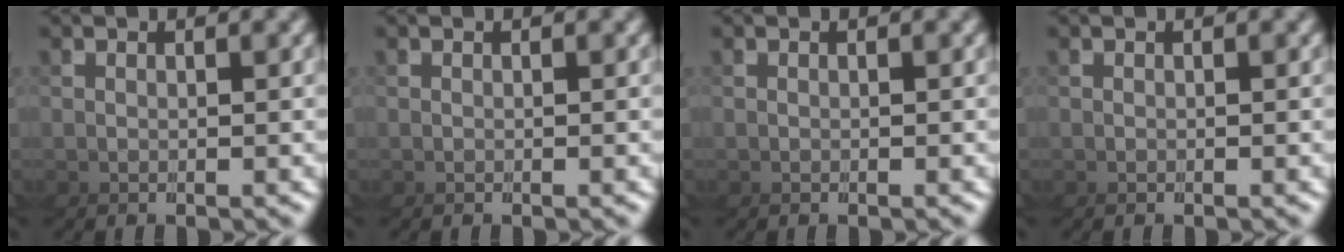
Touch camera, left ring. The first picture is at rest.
{"total": 0.0}
{"total": 0.0}
{"total": 0.0}